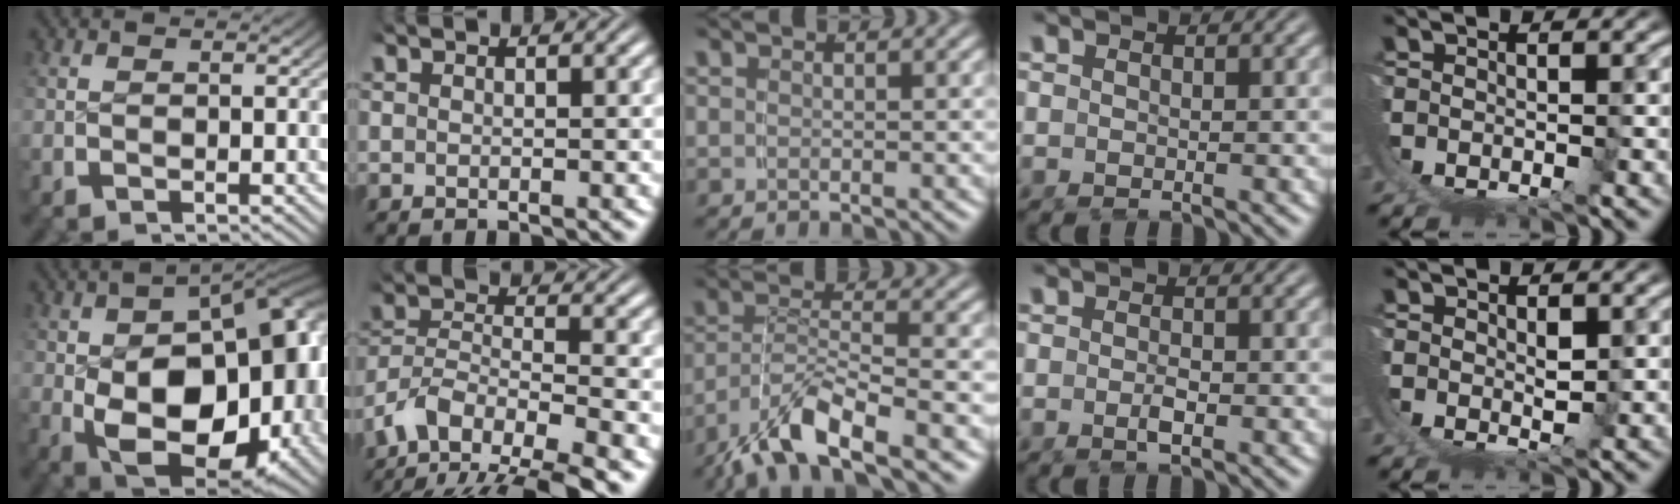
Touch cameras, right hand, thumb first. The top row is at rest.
{"thumb": {"total": 20.6, "force": [-1.8, 13.0, 15.9], "torque": [-0.266, -0.073, 0.008]}, "index": {"total": 8.5, "force": [-3.9, 5.6, 5.0], "torque": [-0.115, -0.044, -0.049]}, "middle": {"total": 6.3, "force": [-4.4, 1.8, 4.1], "torque": [-0.077, -0.015, -0.067]}, "ring": {"total": 1.2, "force": [-0.6, 0.2, 1.0], "torque": [-0.015, -0.003, -0.011]}, "little": {"total": 1.1, "force": [0.6, -0.2, 0.9], "torque": [-0.012, -0.008, 0.017]}}